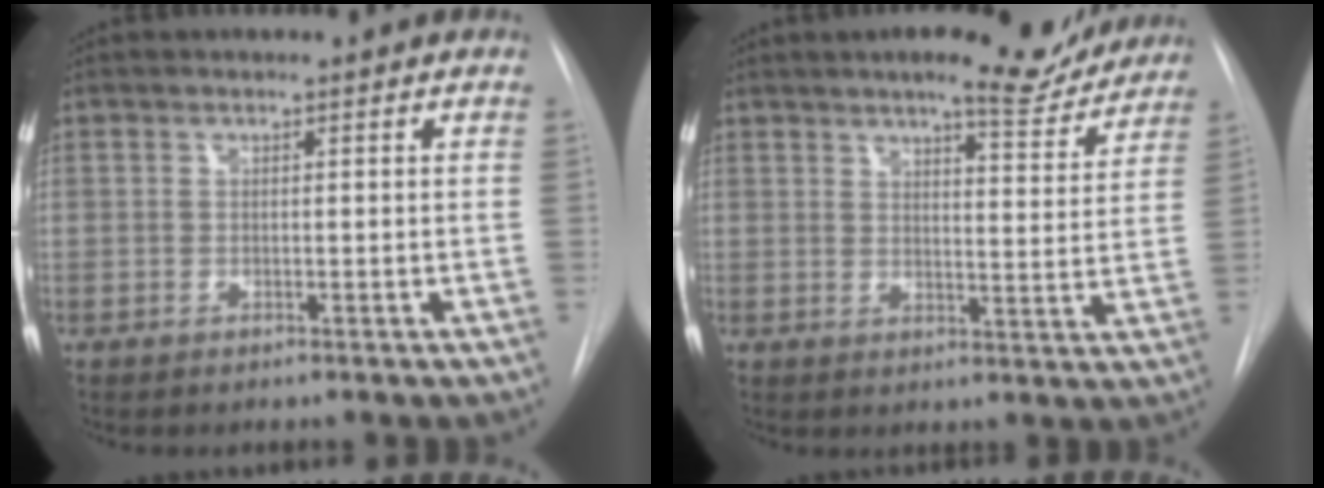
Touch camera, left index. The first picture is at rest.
{"total": 9.7, "force": [8.5, 2.0, 4.2], "torque": [-0.046, -0.010, 0.101]}